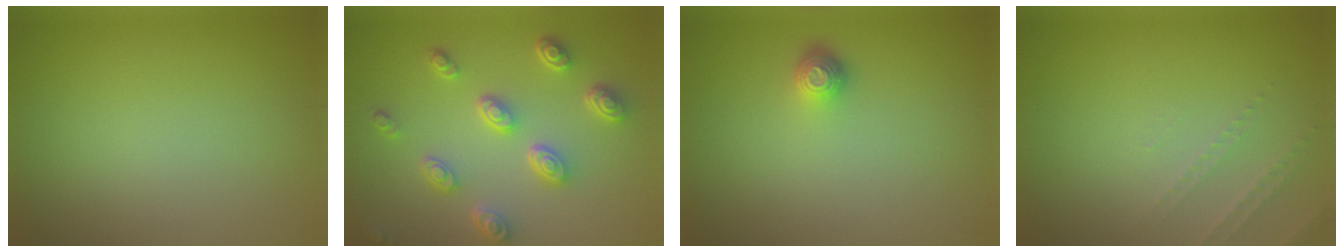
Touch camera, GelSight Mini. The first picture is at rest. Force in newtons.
{"total": 4.9, "press": 3.7, "slide": 3.2}
{"total": 1.6, "press": 1.1, "slide": 1.0}
{"total": 1.5, "press": 1.4, "slide": 0.4}